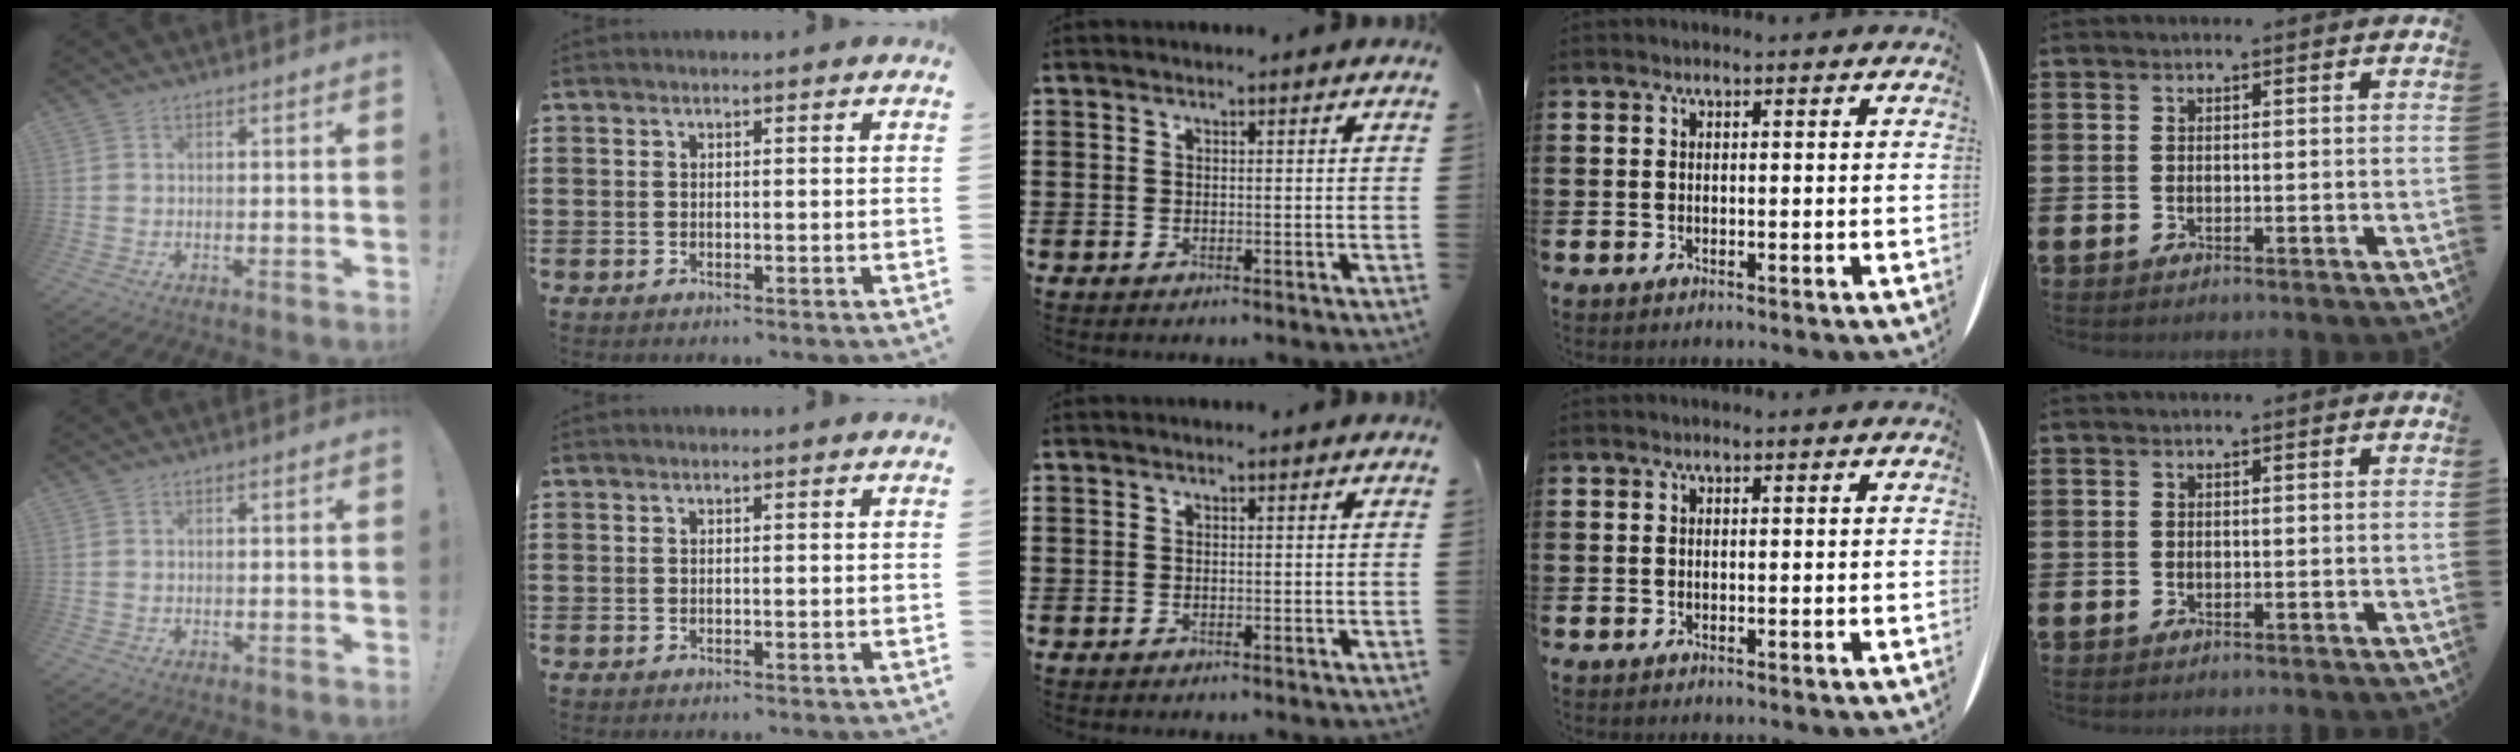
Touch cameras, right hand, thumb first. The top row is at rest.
{}